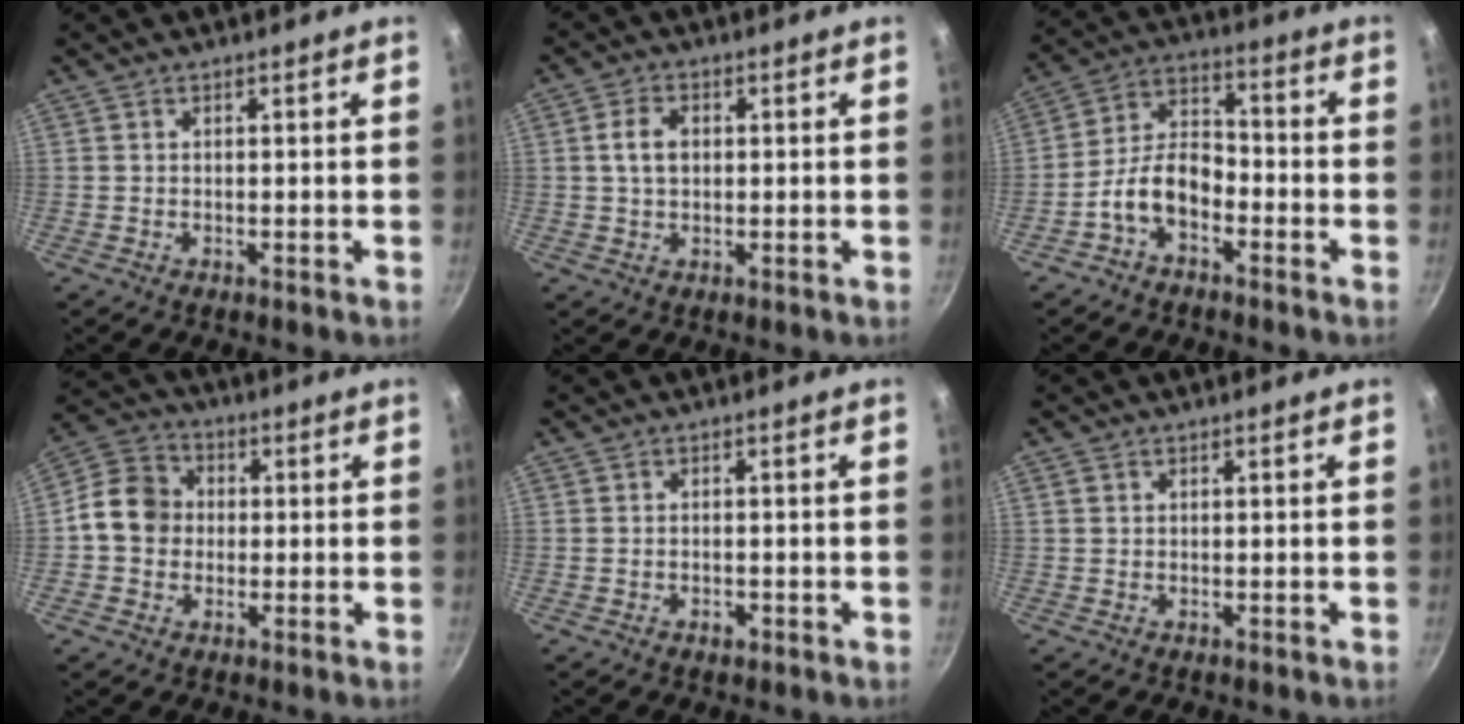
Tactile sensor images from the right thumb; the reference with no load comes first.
{"total": 4.6, "force": [0.5, 3.2, 3.2], "torque": [-0.050, 0.007, 0.007]}
{"total": 9.5, "force": [-4.4, 5.6, 6.3], "torque": [-0.098, 0.053, -0.093]}
{"total": 9.8, "force": [-0.3, 8.5, 4.8], "torque": [-0.054, 0.022, -0.027]}
{"total": 1.0, "force": [-0.4, 0.6, 0.7], "torque": [-0.012, 0.002, -0.007]}
{"total": 0.8, "force": [0.3, 0.7, 0.3], "torque": [-0.004, 0.002, 0.004]}